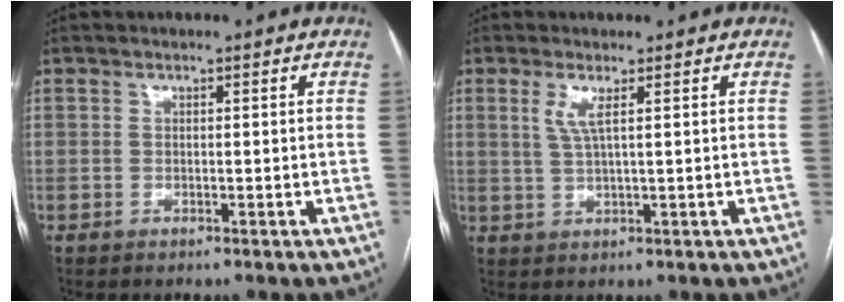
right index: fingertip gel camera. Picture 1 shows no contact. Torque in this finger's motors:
{"motor_torque": [-0.02, 0.09, 0.15, 0.06]}